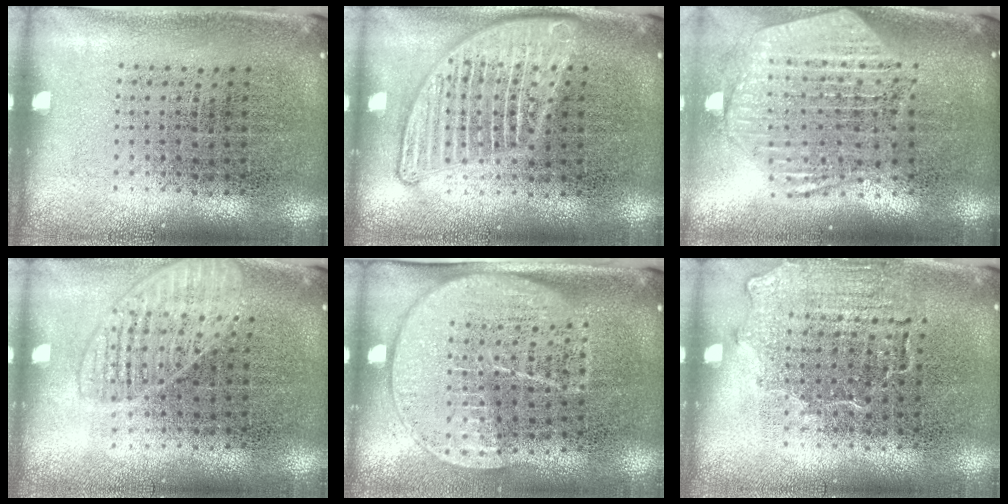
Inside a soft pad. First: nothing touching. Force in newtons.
{"total": 3.0, "press": 3.0, "slide": 0.3}
{"total": 2.7, "press": 2.2, "slide": 1.5}
{"total": 1.4, "press": 1.3, "slide": 0.6}
{"total": 1.8, "press": 1.5, "slide": 1.0}
{"total": 1.4, "press": 1.2, "slide": 0.7}